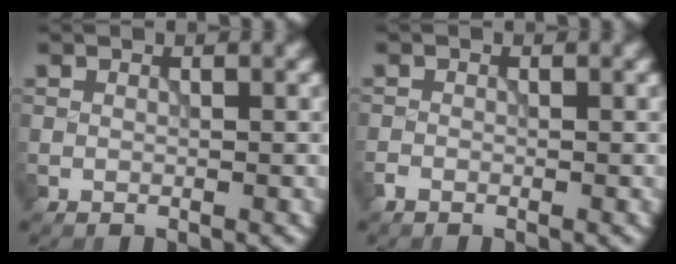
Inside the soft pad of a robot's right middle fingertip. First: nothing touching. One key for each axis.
{"total": 0.6, "fx": -0.5, "fy": 0.2, "fz": 0.2, "tx": -0.002, "ty": -0.001, "tz": -0.012}